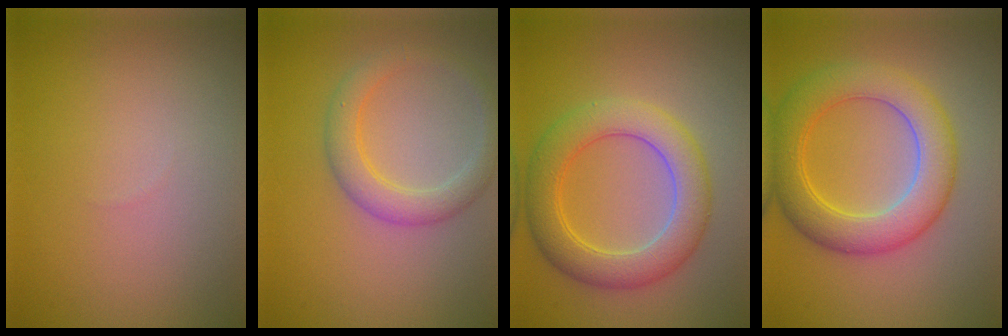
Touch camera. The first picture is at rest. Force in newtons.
{"total": 3.2, "press": 3.2, "slide": 0.2}
{"total": 5.8, "press": 5.8, "slide": 0.1}
{"total": 6.6, "press": 6.6, "slide": 0.1}